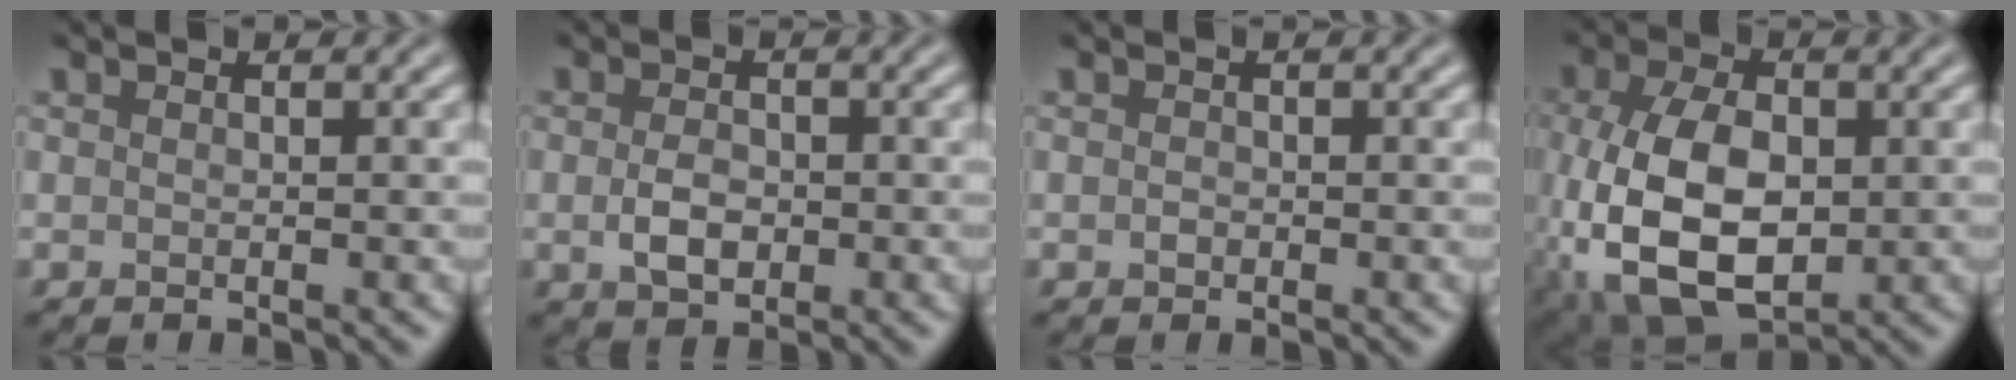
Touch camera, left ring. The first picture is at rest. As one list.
[{"total": 2.8, "force": [-0.5, 1.9, 2.1], "torque": [-0.040, -0.003, -0.010]}, {"total": 0.6, "force": [-0.2, 0.4, 0.3], "torque": [-0.004, -0.002, -0.004]}, {"total": 11.1, "force": [-2.2, 6.5, 8.6], "torque": [-0.203, -0.011, -0.043]}]